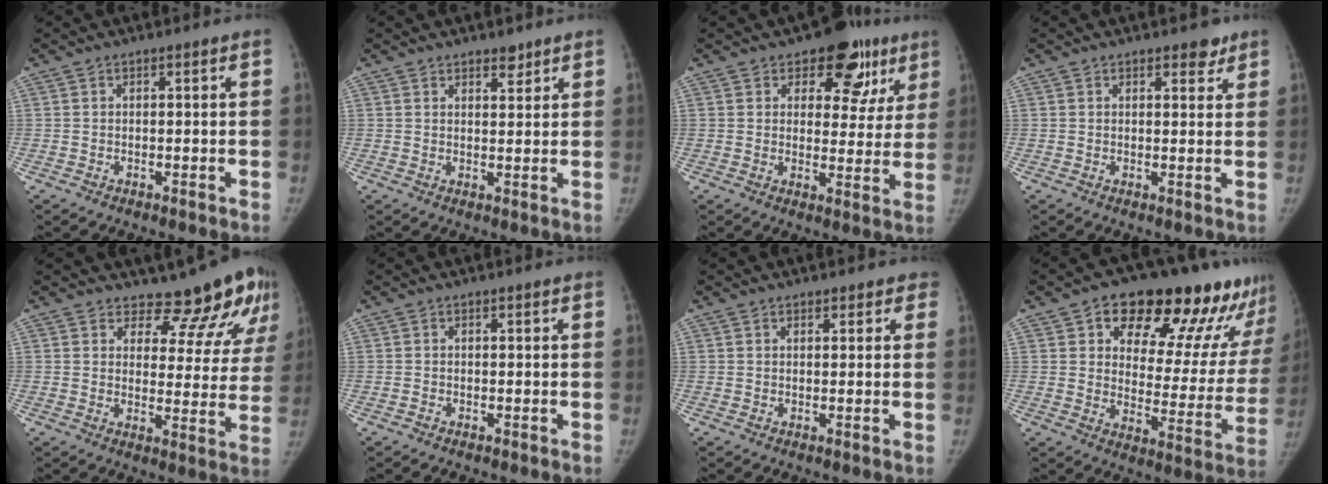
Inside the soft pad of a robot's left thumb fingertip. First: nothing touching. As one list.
[{"total": 2.7, "force": [2.1, 1.3, 1.2], "torque": [-0.003, -0.014, 0.032]}, {"total": 13.2, "force": [7.6, 7.9, 7.3], "torque": [-0.022, -0.025, 0.096]}, {"total": 2.8, "force": [2.1, 1.4, 1.3], "torque": [0.000, -0.011, 0.026]}, {"total": 12.6, "force": [11.3, 4.6, 3.2], "torque": [0.007, -0.094, 0.124]}, {"total": 0.0}, {"total": 2.6, "force": [2.0, 1.6, 0.5], "torque": [0.028, -0.003, 0.015]}, {"total": 23.9, "force": [16.1, 11.0, 13.8], "torque": [-0.132, -0.060, 0.215]}]